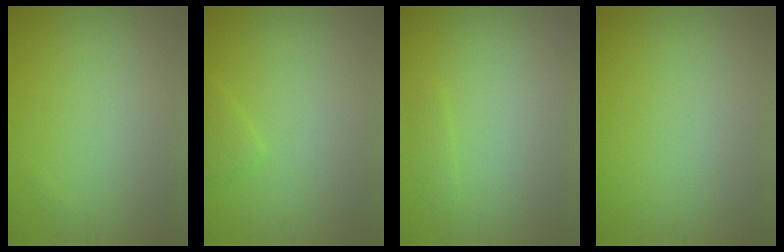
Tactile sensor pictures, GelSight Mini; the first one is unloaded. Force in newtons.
{"total": 1.0, "press": 1.0, "slide": 0.1}
{"total": 0.7, "press": 0.7, "slide": 0.0}
{"total": 0.0}